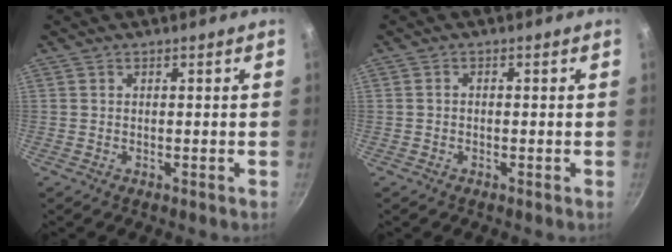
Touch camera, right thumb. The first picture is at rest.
{"total": 0.8, "force": [-0.3, 0.5, 0.4], "torque": [-0.010, 0.006, -0.006]}